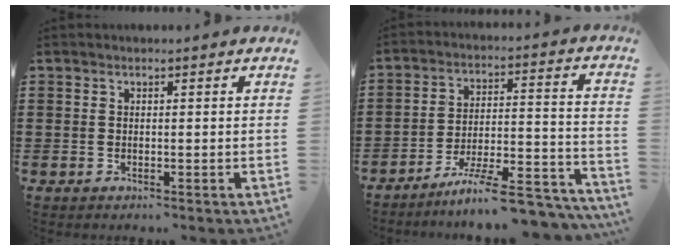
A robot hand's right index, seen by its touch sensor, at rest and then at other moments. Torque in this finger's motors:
{"motor_torque": [2.14, 0.00, 0.72, 0.15]}